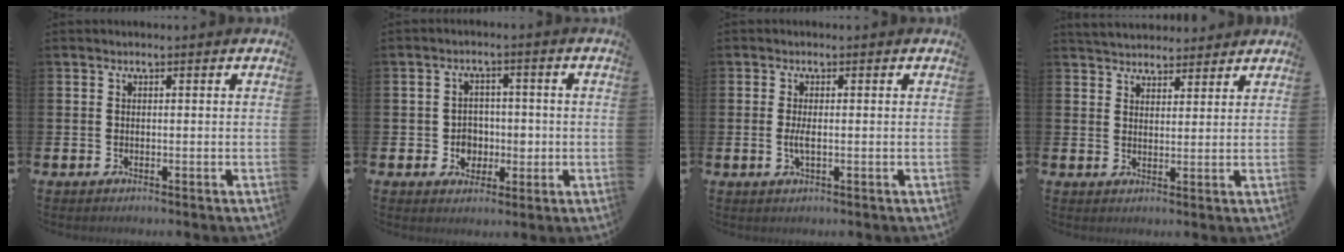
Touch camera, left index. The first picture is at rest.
{"total": 3.7, "force": [-0.4, 3.5, 1.1], "torque": [-0.015, -0.004, -0.017]}
{"total": 1.8, "force": [-0.2, 0.5, 1.8], "torque": [-0.037, 0.000, -0.003]}
{"total": 4.0, "force": [3.9, 1.0, -0.4], "torque": [-0.006, -0.020, 0.072]}